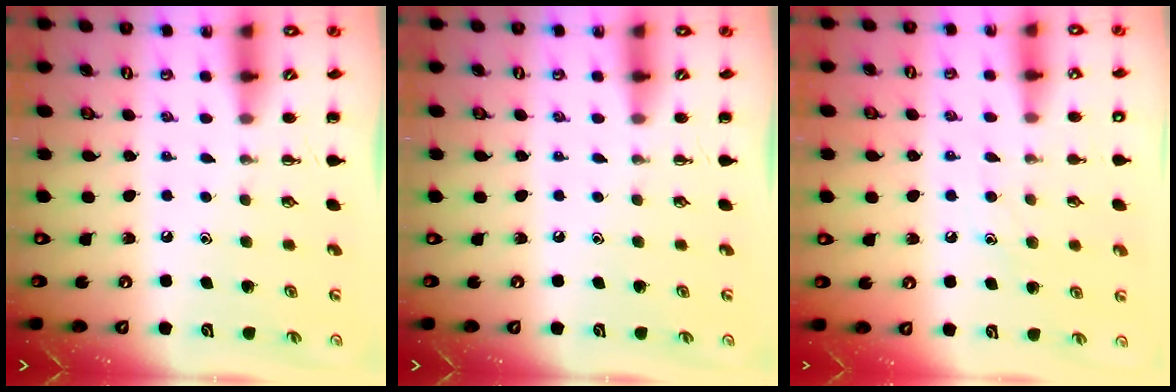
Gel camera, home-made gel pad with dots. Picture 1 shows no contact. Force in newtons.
{"total": 0.0}
{"total": 8.1, "press": 7.9, "slide": 1.5}